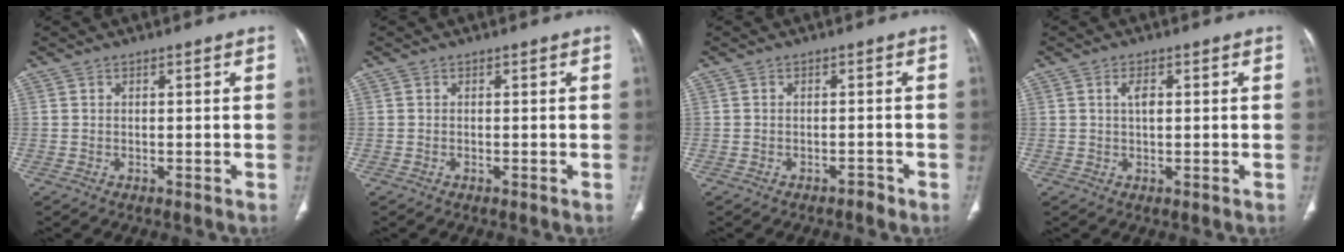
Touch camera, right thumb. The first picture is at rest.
{"total": 0.0}
{"total": 1.3, "force": [-1.1, 0.6, 0.4], "torque": [-0.005, 0.007, -0.015]}
{"total": 2.5, "force": [0.5, 1.1, 2.2], "torque": [-0.039, 0.000, 0.008]}